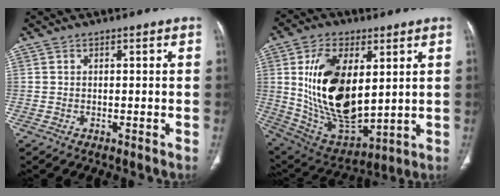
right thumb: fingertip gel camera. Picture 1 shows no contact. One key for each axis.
{"total": 21.7, "fx": 3.9, "fy": 11.8, "fz": 17.8, "tx": -0.314, "ty": -0.025, "tz": 0.089}